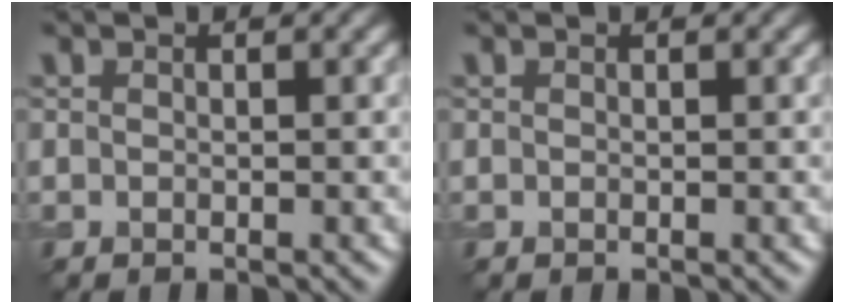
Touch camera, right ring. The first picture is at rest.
{"total": 0.0}